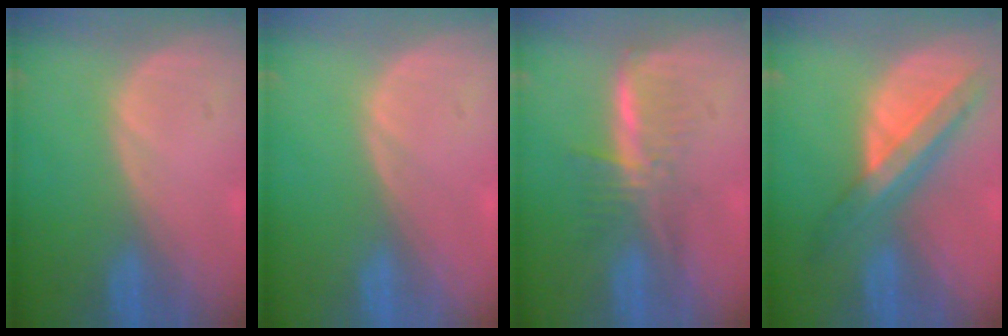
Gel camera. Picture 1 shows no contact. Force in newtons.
{"total": 0.0}
{"total": 5.8, "press": 5.2, "slide": 2.7}
{"total": 8.3, "press": 7.1, "slide": 4.4}